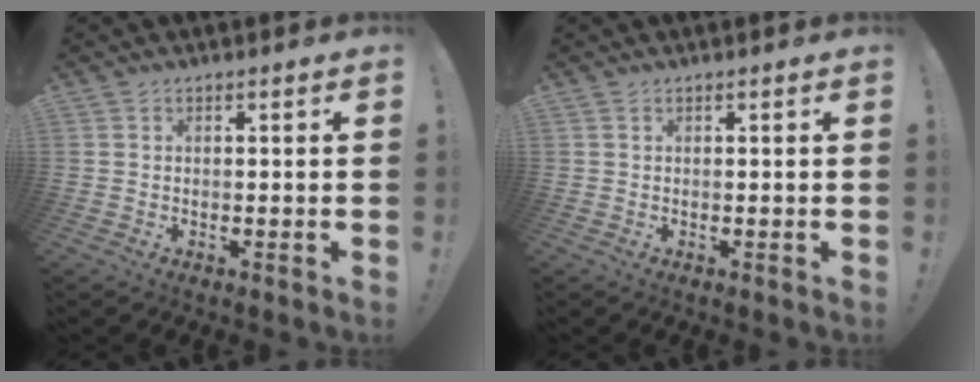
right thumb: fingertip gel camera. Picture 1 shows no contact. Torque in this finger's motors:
{"motor_torque": [0.00, 0.03, -0.23, 0.13, 0.11]}